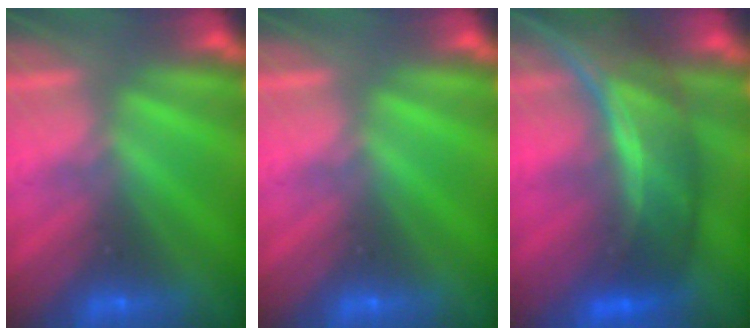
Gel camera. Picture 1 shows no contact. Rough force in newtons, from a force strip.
{"total": 0.0}
{"total": 7.5}